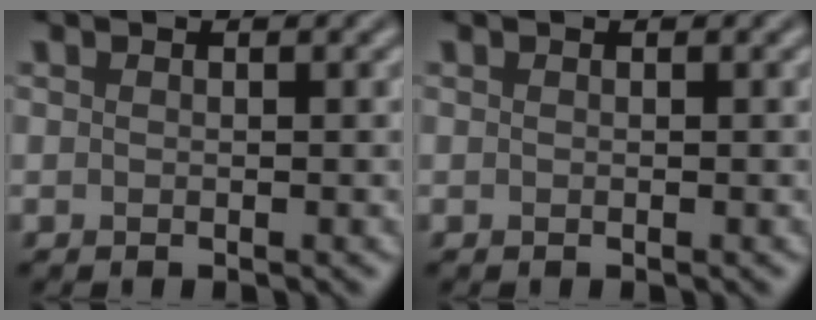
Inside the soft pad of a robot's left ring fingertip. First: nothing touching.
{"total": 0.0}